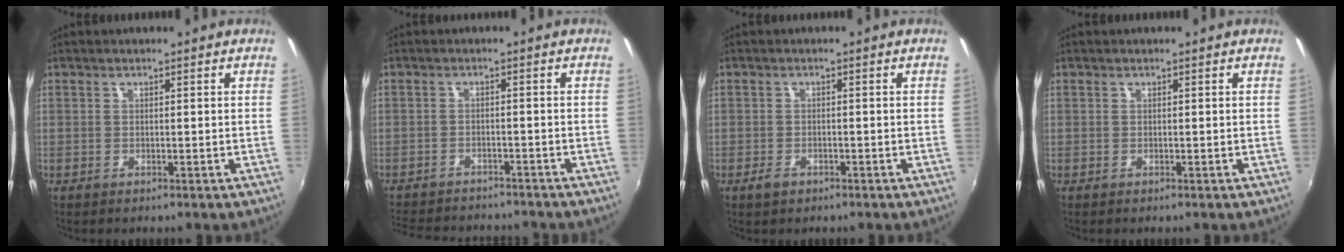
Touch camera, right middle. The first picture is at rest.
{"total": 12.4, "force": [-11.0, 3.8, 4.2], "torque": [-0.107, -0.010, -0.163]}
{"total": 2.0, "force": [-1.3, 1.1, 0.9], "torque": [-0.019, -0.001, -0.023]}
{"total": 0.0}